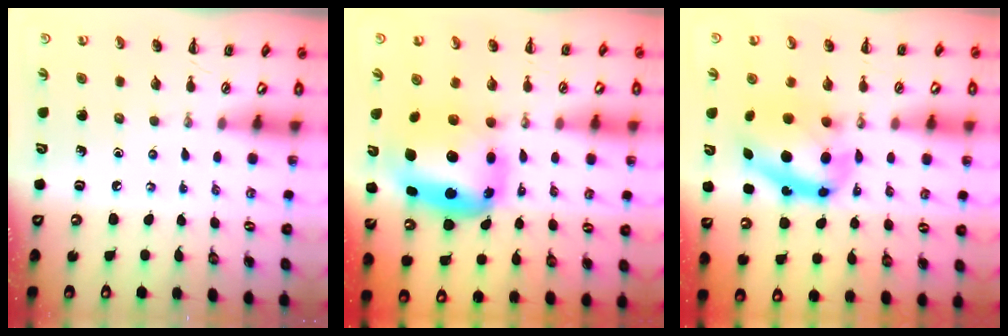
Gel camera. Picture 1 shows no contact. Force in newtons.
{"total": 9.1, "press": 8.8, "slide": 2.4}
{"total": 10.9, "press": 10.6, "slide": 2.5}